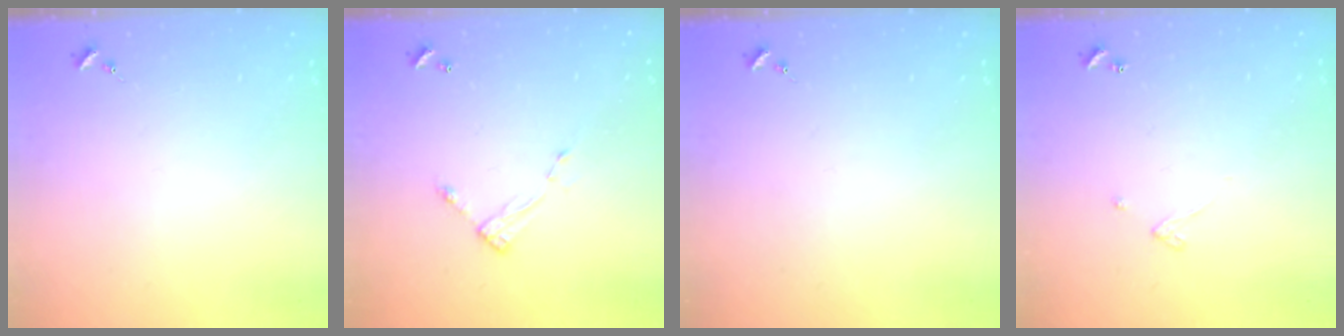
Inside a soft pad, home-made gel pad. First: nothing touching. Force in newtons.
{"total": 6.6, "press": 6.6, "slide": 0.5}
{"total": 0.0}
{"total": 2.6, "press": 2.6, "slide": 0.2}